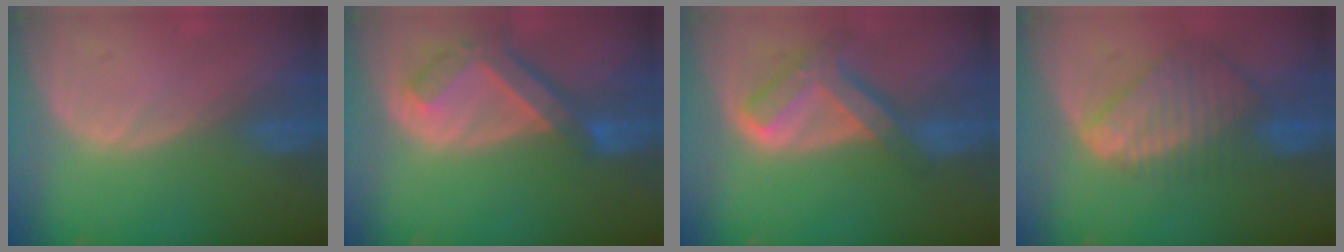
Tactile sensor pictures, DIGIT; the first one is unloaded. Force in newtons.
{"total": 7.3, "press": 6.4, "slide": 3.6}
{"total": 7.7, "press": 6.5, "slide": 4.1}
{"total": 9.0, "press": 7.8, "slide": 4.5}